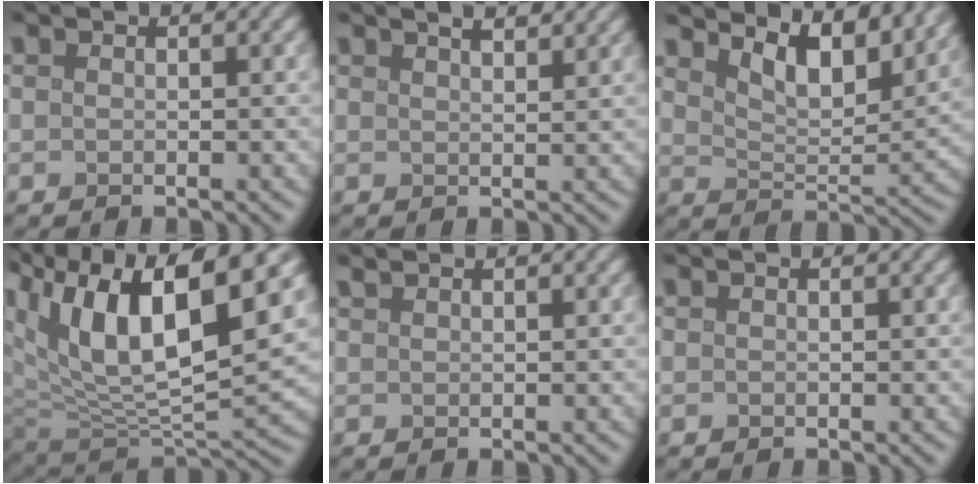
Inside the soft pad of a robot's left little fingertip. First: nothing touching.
{"total": 3.9, "force": [2.9, 1.3, 2.2], "torque": [-0.010, 0.020, 0.017]}
{"total": 6.2, "force": [4.6, 2.3, 3.6], "torque": [-0.065, -0.009, 0.072]}
{"total": 13.4, "force": [5.3, 6.3, 10.6], "torque": [-0.196, 0.005, 0.096]}
{"total": 0.6, "force": [0.6, -0.1, 0.0], "torque": [-0.002, 0.000, 0.012]}
{"total": 0.0}